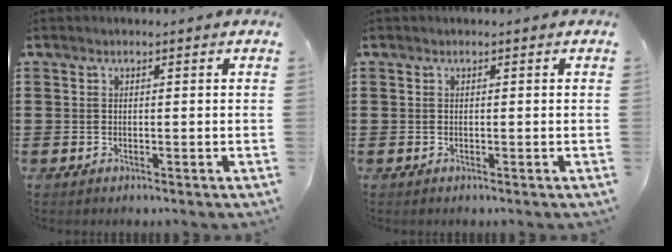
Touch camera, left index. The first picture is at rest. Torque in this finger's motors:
{"motor_torque": [-0.07, -0.04, -0.03, -0.01]}